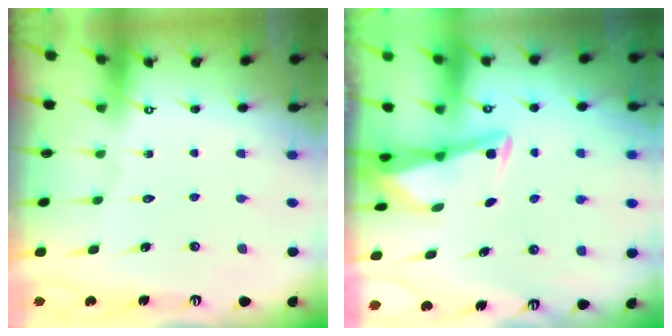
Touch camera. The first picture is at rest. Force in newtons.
{"total": 2.9, "press": 2.8, "slide": 0.4}